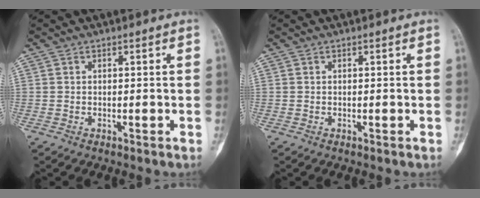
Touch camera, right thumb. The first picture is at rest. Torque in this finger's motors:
{"motor_torque": [0.28, 0.26, 0.01, -0.02, 0.02]}